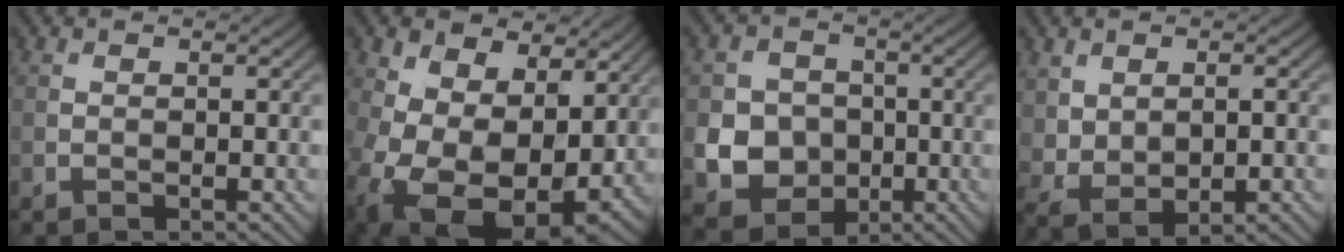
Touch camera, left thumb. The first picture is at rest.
{"total": 15.1, "force": [1.5, 10.8, 10.4], "torque": [-0.213, -0.042, 0.052]}
{"total": 7.4, "force": [-1.3, 6.6, 3.1], "torque": [-0.072, -0.018, -0.042]}
{"total": 4.4, "force": [1.0, 2.9, 3.1], "torque": [-0.074, -0.013, 0.030]}